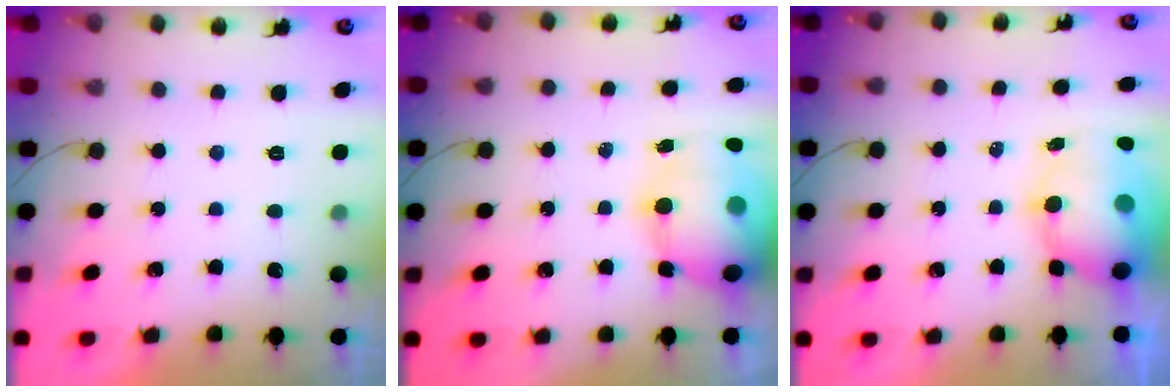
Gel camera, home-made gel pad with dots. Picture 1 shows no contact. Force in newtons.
{"total": 20.5, "press": 19.9, "slide": 4.9}
{"total": 11.2, "press": 10.9, "slide": 2.4}